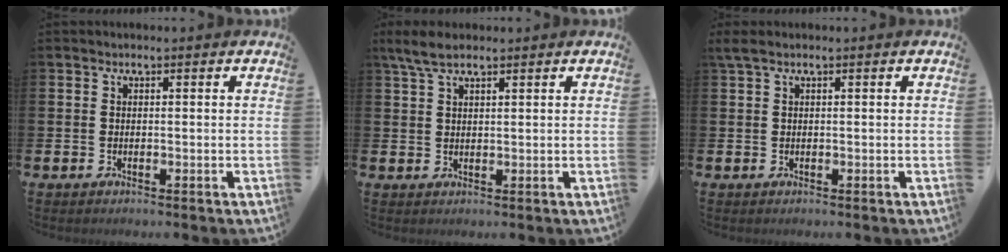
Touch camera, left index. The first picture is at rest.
{"total": 4.2, "force": [3.1, 1.5, 2.5], "torque": [-0.049, -0.003, 0.055]}
{"total": 1.0, "force": [0.6, 0.3, 0.8], "torque": [-0.023, 0.007, 0.010]}